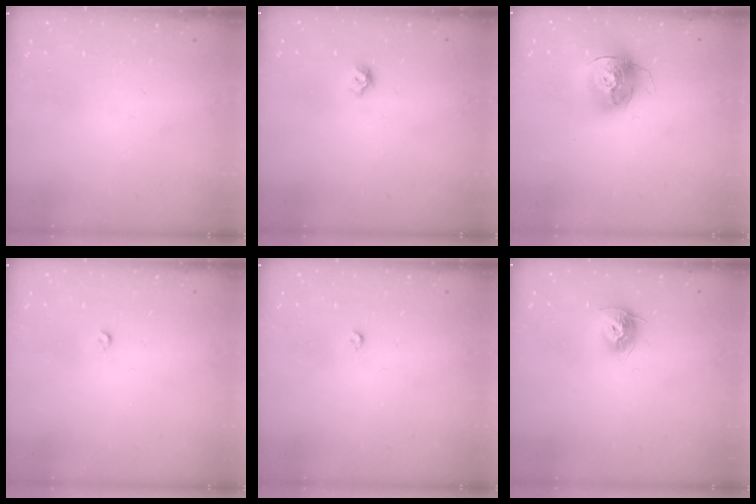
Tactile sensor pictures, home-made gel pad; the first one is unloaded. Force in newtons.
{"total": 5.7, "press": 5.6, "slide": 0.7}
{"total": 15.7, "press": 15.6, "slide": 1.6}
{"total": 2.8, "press": 2.8, "slide": 0.5}
{"total": 2.8, "press": 2.8, "slide": 0.5}
{"total": 9.4, "press": 9.4, "slide": 0.6}